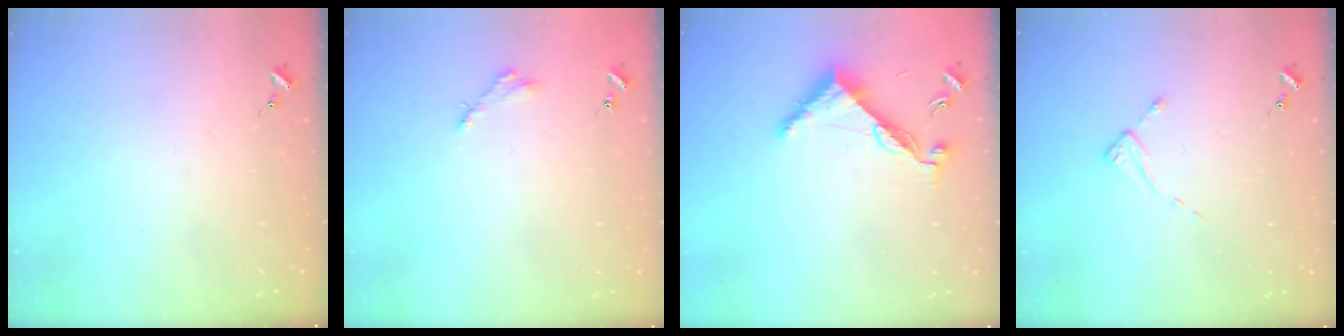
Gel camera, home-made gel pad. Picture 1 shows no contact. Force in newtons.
{"total": 2.8, "press": 2.8, "slide": 0.3}
{"total": 8.2, "press": 8.2, "slide": 0.6}
{"total": 2.5, "press": 2.5, "slide": 0.3}